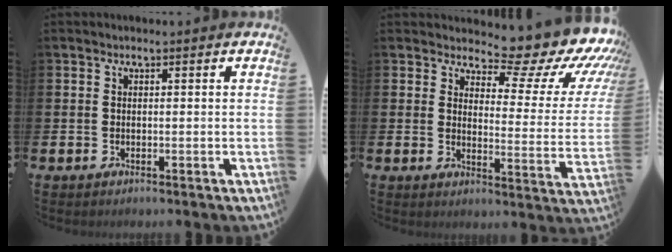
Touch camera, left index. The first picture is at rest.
{"total": 8.0, "force": [6.8, 2.8, 2.9], "torque": [-0.039, -0.073, 0.105]}